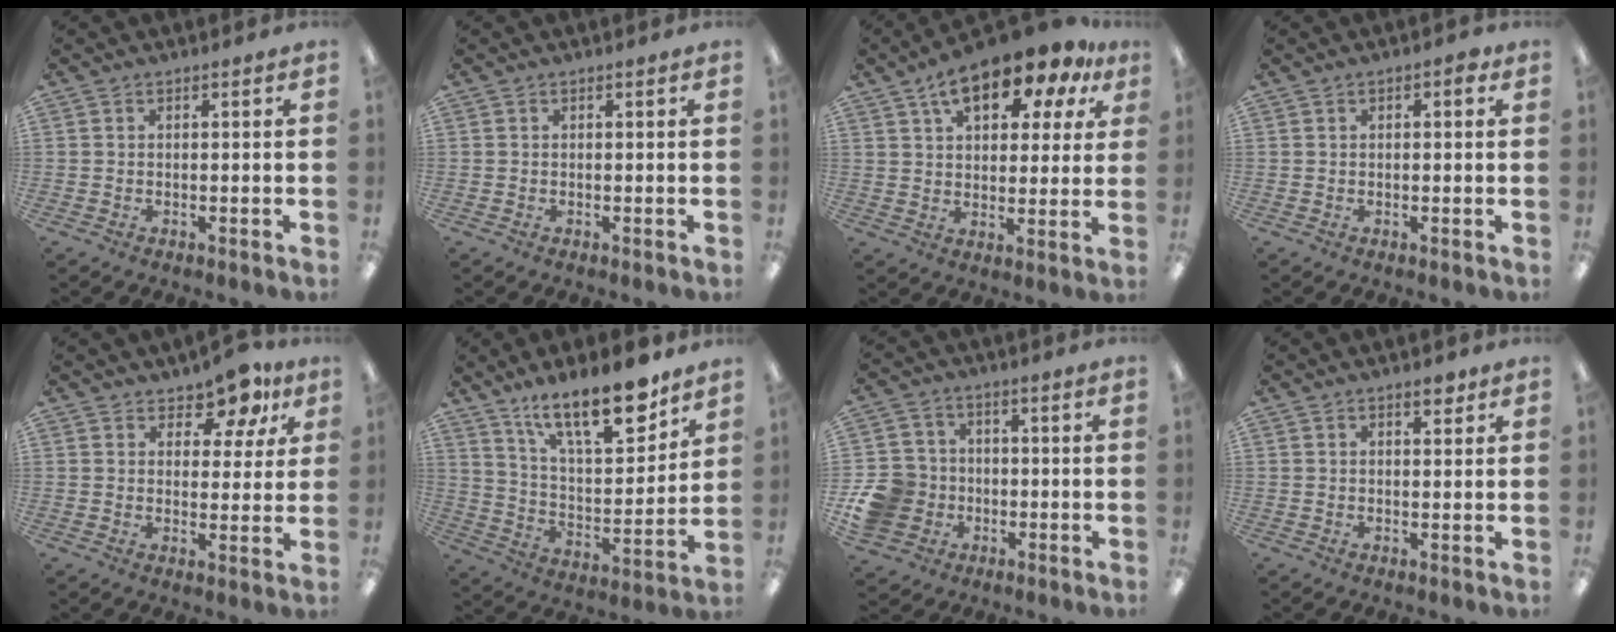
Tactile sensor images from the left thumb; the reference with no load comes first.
{"total": 0.0}
{"total": 14.8, "force": [9.5, 6.4, 9.3], "torque": [-0.143, -0.043, 0.161]}
{"total": 1.9, "force": [0.7, 0.9, 1.5], "torque": [-0.023, 0.003, 0.008]}
{"total": 8.8, "force": [6.8, 4.1, 3.7], "torque": [-0.040, -0.045, 0.120]}
{"total": 18.9, "force": [13.8, 5.9, 11.4], "torque": [-0.186, -0.085, 0.231]}
{"total": 10.7, "force": [-2.7, 9.8, 3.4], "torque": [-0.085, 0.025, -0.043]}
{"total": 2.7, "force": [2.0, 1.1, 1.5], "torque": [-0.008, -0.010, 0.030]}